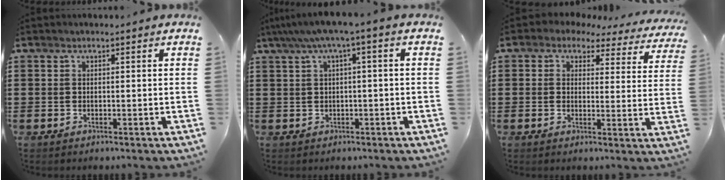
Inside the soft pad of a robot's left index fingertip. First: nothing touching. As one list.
[{"total": 3.2, "force": [-0.1, 0.1, 3.2], "torque": [-0.061, 0.000, -0.007]}, {"total": 2.7, "force": [2.2, 1.2, 0.9], "torque": [-0.033, -0.017, 0.035]}]